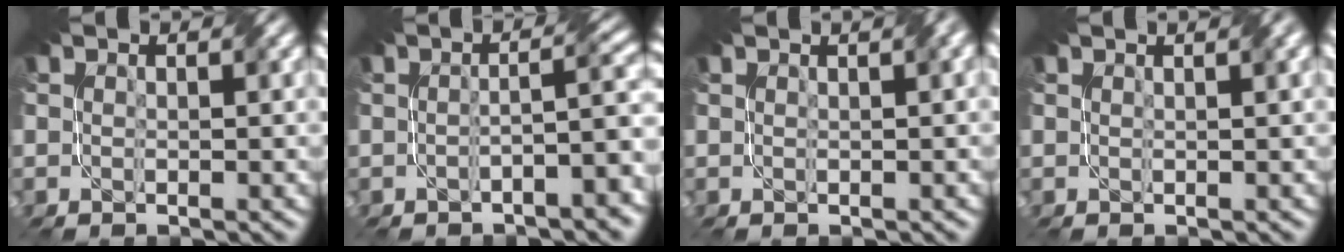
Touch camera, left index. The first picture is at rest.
{"total": 4.1, "force": [-1.6, 0.9, 3.7], "torque": [-0.047, 0.014, -0.034]}
{"total": 2.8, "force": [1.6, 1.1, 2.1], "torque": [-0.012, 0.007, 0.012]}
{"total": 2.7, "force": [1.7, 1.0, 1.8], "torque": [-0.012, 0.007, 0.004]}